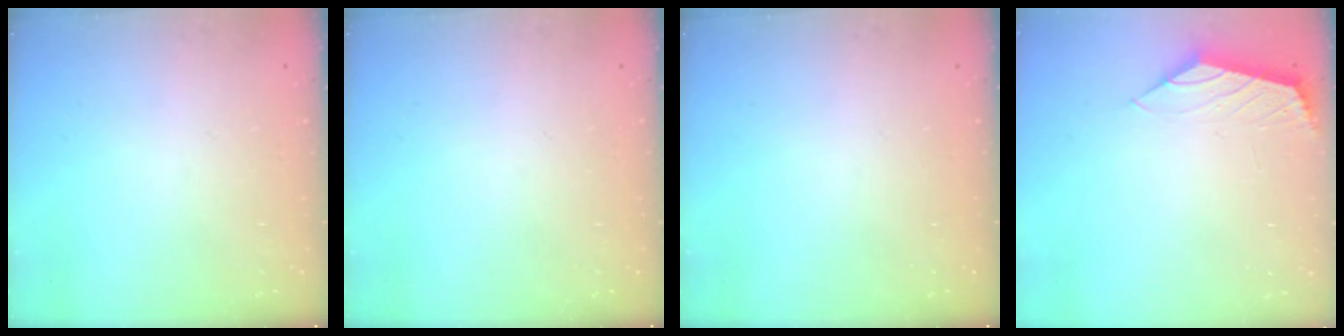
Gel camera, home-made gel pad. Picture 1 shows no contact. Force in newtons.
{"total": 0.0}
{"total": 0.0}
{"total": 0.8, "press": 0.7, "slide": 0.3}